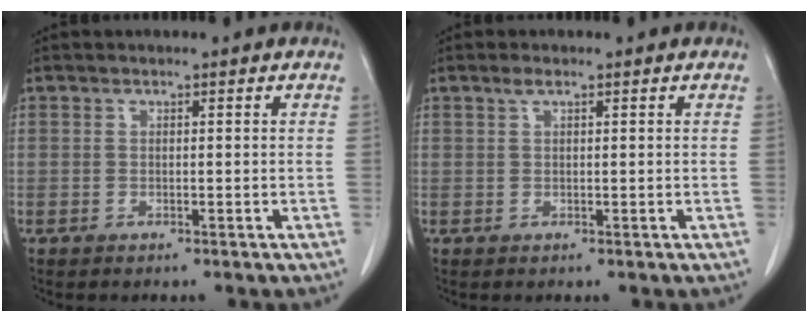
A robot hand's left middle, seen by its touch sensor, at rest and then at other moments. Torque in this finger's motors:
{"motor_torque": [0.30, -0.25, -0.02, 0.00]}